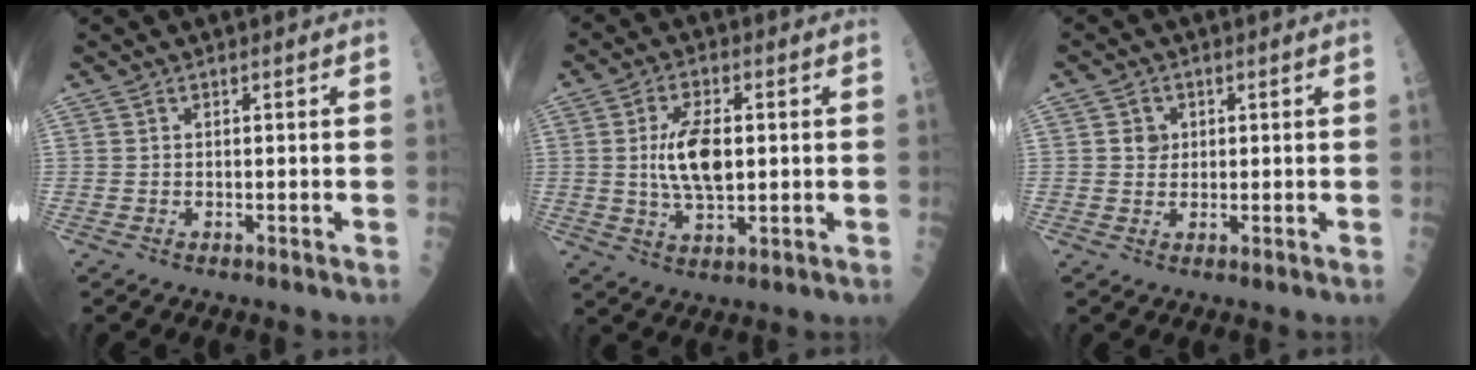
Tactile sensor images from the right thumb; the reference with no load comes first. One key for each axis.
{"total": 9.5, "fx": 0.7, "fy": 4.4, "fz": 8.4, "tx": -0.150, "ty": -0.003, "tz": 0.015}
{"total": 2.8, "fx": 0.7, "fy": 2.5, "fz": 1.1, "tx": 0.001, "ty": -0.001, "tz": 0.011}